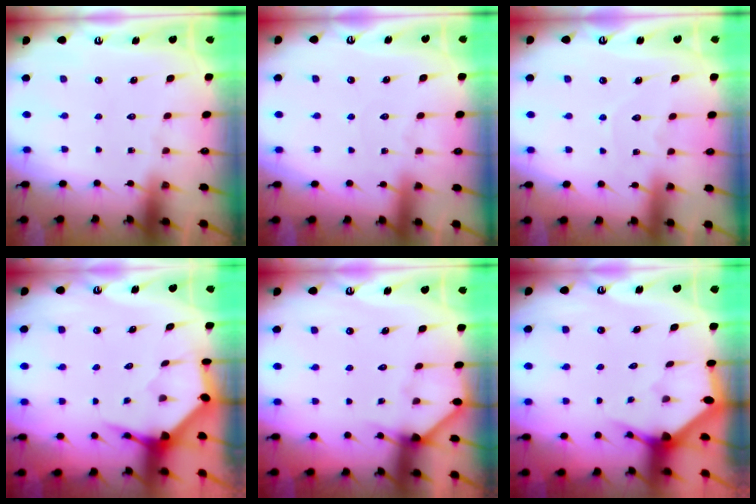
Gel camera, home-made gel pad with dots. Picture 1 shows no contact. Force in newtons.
{"total": 2.7, "press": 2.7, "slide": 0.3}
{"total": 5.0, "press": 5.0, "slide": 0.2}
{"total": 4.0, "press": 4.0, "slide": 0.4}
{"total": 4.2, "press": 4.2, "slide": 0.3}
{"total": 3.0, "press": 3.0, "slide": 0.1}